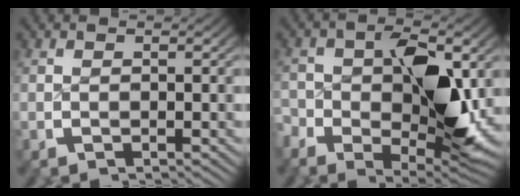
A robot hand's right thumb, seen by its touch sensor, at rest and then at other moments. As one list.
[{"total": 10.4, "force": [-1.2, 5.9, 8.4], "torque": [-0.130, -0.032, -0.008]}]